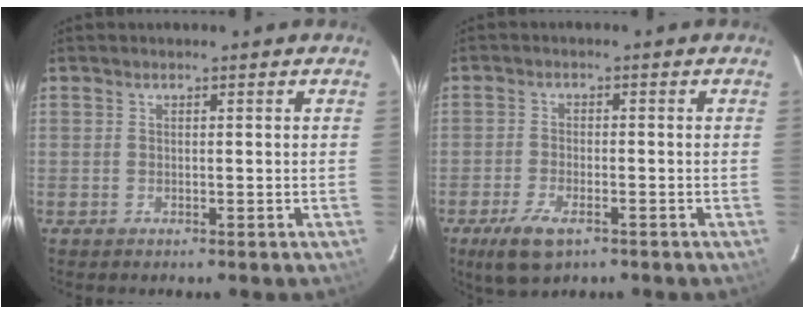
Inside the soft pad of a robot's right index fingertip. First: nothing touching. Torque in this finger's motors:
{"motor_torque": [0.39, -0.39, 0.14, 0.04]}